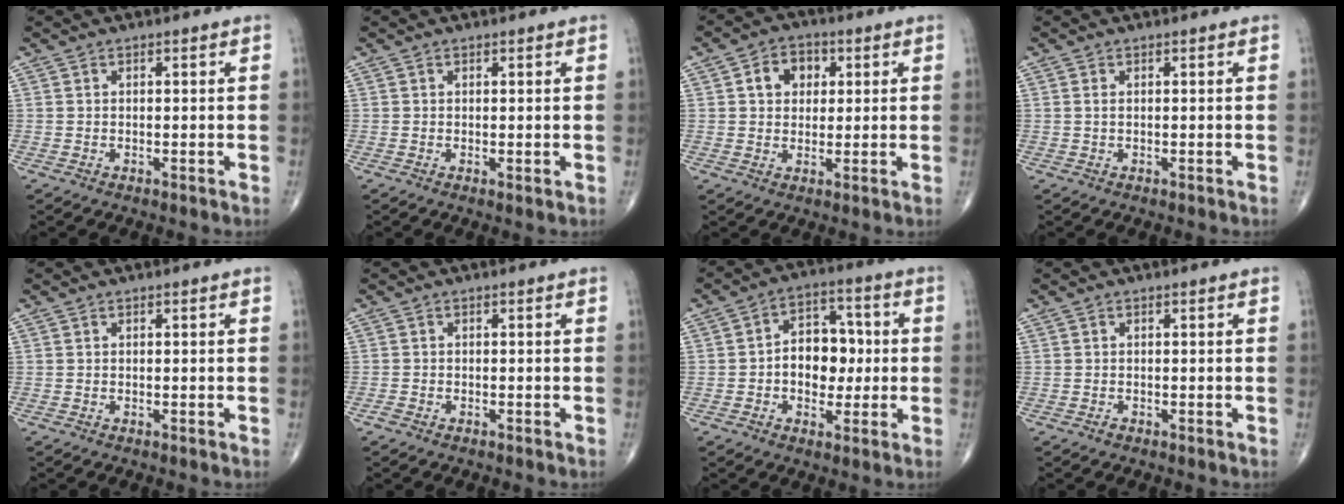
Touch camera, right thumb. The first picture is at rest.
{"total": 0.6, "force": [0.1, 0.2, 0.5], "torque": [-0.012, -0.004, 0.001]}
{"total": 6.3, "force": [1.7, 4.9, 3.5], "torque": [-0.026, 0.004, 0.022]}
{"total": 0.7, "force": [0.2, 0.3, 0.6], "torque": [-0.016, 0.006, 0.006]}
{"total": 0.0}
{"total": 1.0, "force": [-0.7, 0.5, 0.4], "torque": [-0.013, 0.002, -0.015]}
{"total": 10.4, "force": [-0.4, 7.5, 7.3], "torque": [-0.059, 0.025, -0.012]}
{"total": 0.5, "force": [-0.3, 0.3, 0.1], "torque": [-0.001, 0.000, -0.009]}